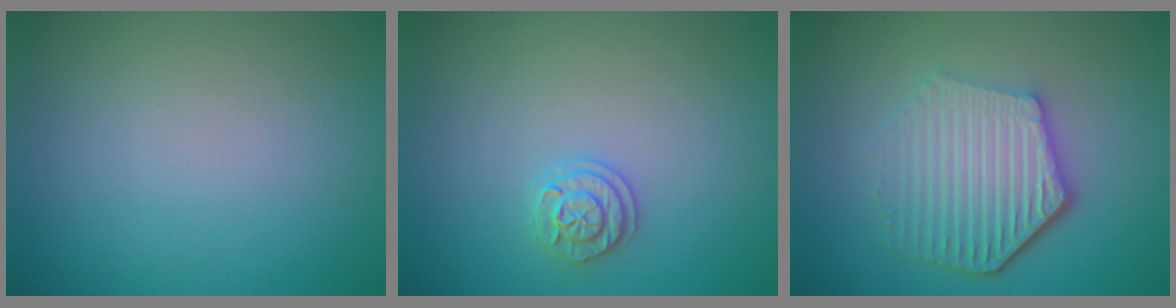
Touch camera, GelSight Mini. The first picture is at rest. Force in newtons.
{"total": 1.8, "press": 1.8, "slide": 0.5}
{"total": 6.0, "press": 4.5, "slide": 4.0}